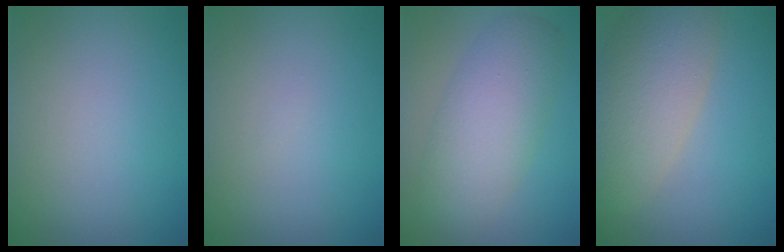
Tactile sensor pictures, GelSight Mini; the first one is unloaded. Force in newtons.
{"total": 0.0}
{"total": 6.1, "press": 6.1, "slide": 0.4}
{"total": 7.5, "press": 7.5, "slide": 0.7}